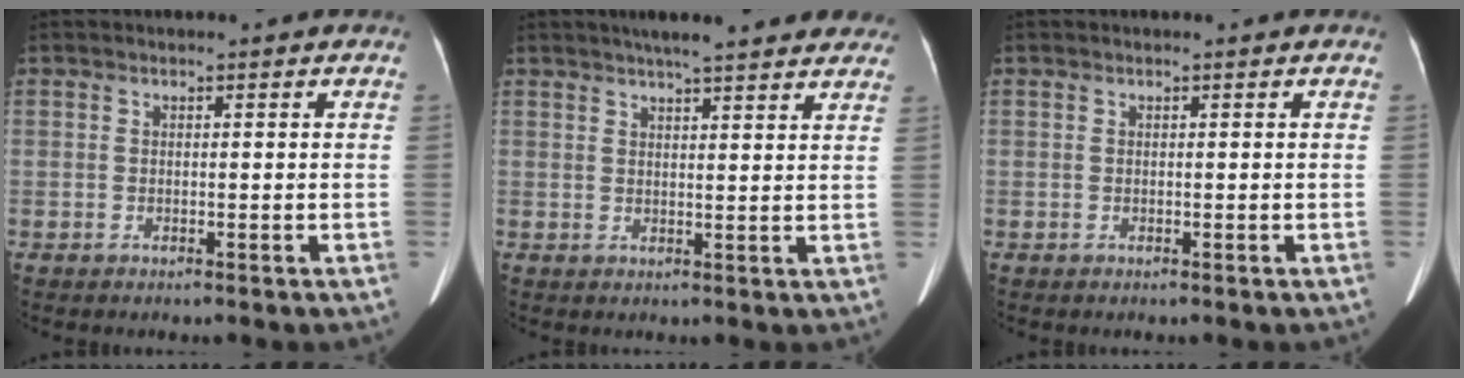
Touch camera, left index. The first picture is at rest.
{"total": 13.2, "force": [11.3, 1.9, 6.5], "torque": [-0.073, 0.023, 0.130]}
{"total": 0.0}